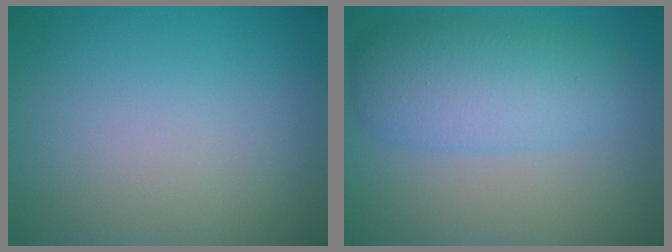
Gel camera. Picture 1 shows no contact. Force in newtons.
{"total": 5.5, "press": 5.5, "slide": 0.1}